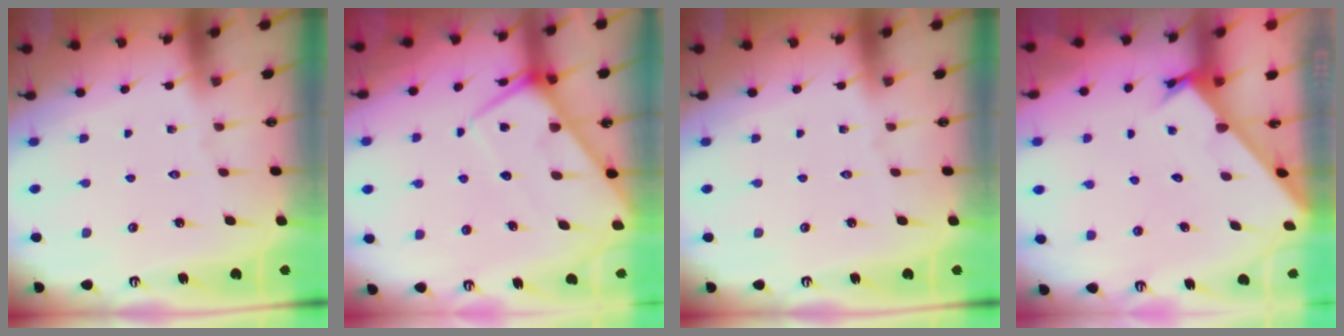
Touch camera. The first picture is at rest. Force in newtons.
{"total": 9.5, "press": 9.5, "slide": 0.9}
{"total": 0.0}
{"total": 2.1, "press": 2.1, "slide": 0.1}